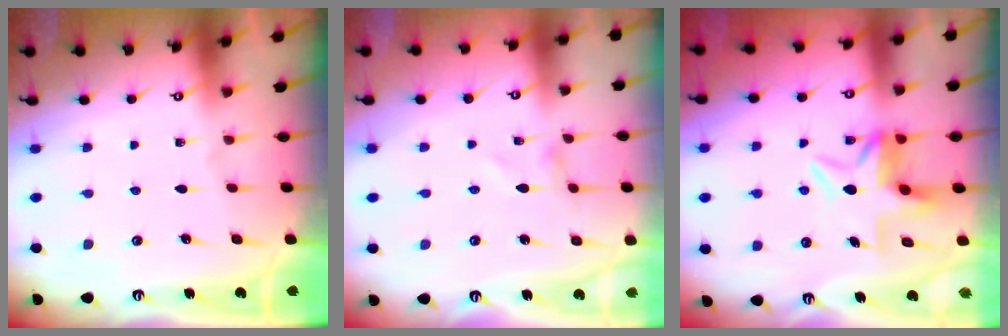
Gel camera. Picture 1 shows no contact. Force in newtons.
{"total": 0.8, "press": 0.8, "slide": 0.1}
{"total": 5.5, "press": 5.5, "slide": 0.7}